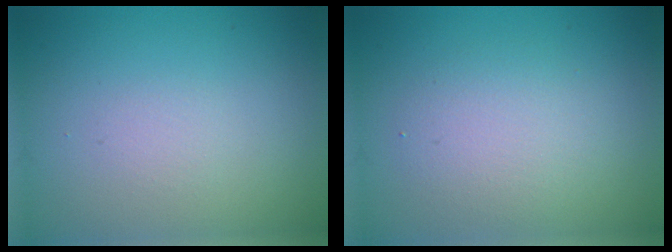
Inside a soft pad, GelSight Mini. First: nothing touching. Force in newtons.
{"total": 2.8, "press": 2.8, "slide": 0.2}